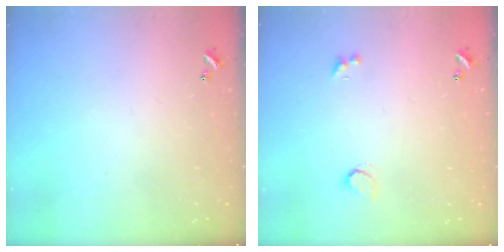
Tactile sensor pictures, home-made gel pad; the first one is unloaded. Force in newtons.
{"total": 1.0, "press": 0.8, "slide": 0.5}